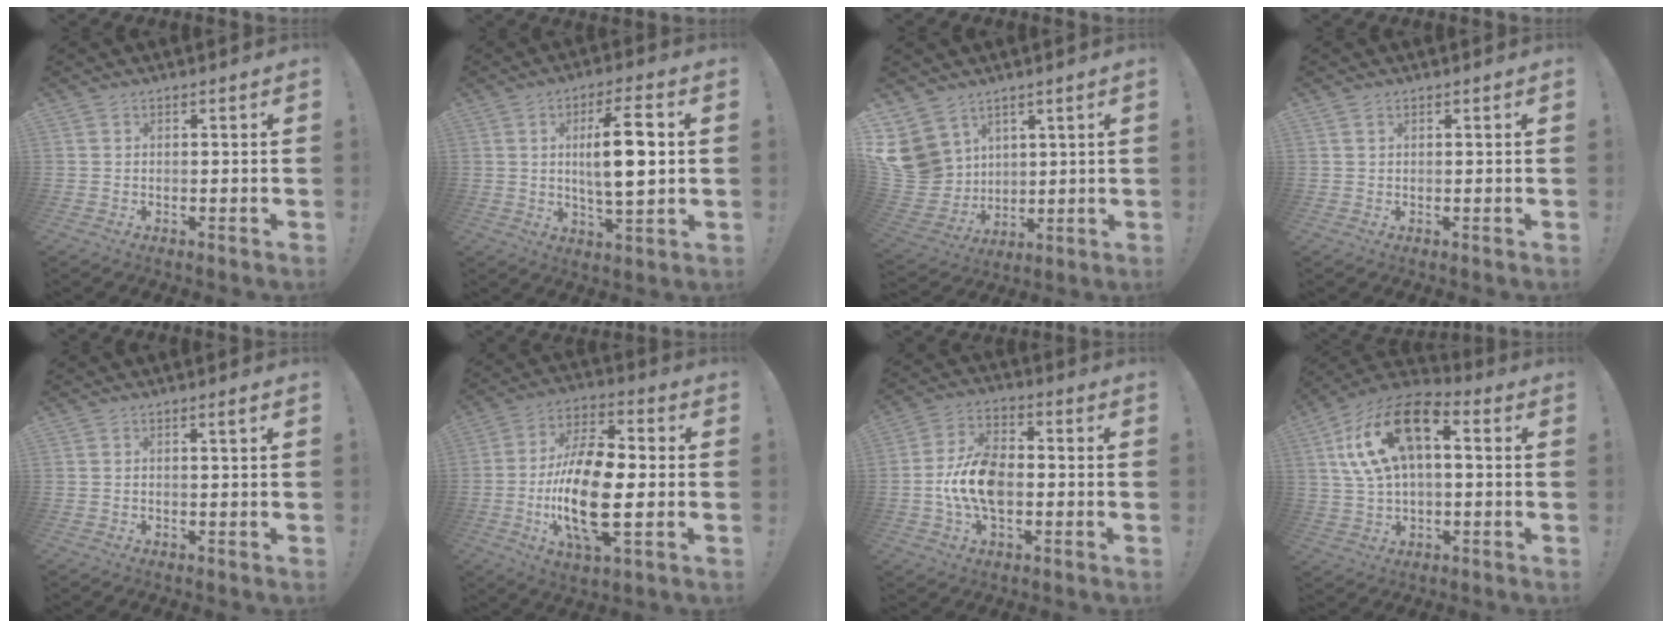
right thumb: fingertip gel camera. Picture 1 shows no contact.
{"total": 12.9, "force": [1.6, 3.5, 12.3], "torque": [-0.194, -0.003, 0.018]}
{"total": 12.9, "force": [5.9, 10.5, 4.5], "torque": [-0.114, -0.039, 0.125]}
{"total": 1.0, "force": [0.6, 0.6, 0.5], "torque": [-0.016, 0.005, 0.012]}
{"total": 2.8, "force": [0.5, 0.0, 2.7], "torque": [-0.052, 0.003, 0.004]}
{"total": 21.0, "force": [-3.4, 9.3, 18.5], "torque": [-0.373, 0.000, -0.059]}
{"total": 13.9, "force": [-2.8, 8.6, 10.5], "torque": [-0.203, 0.014, -0.053]}
{"total": 17.6, "force": [5.5, 9.8, 13.6], "torque": [-0.249, -0.003, 0.101]}